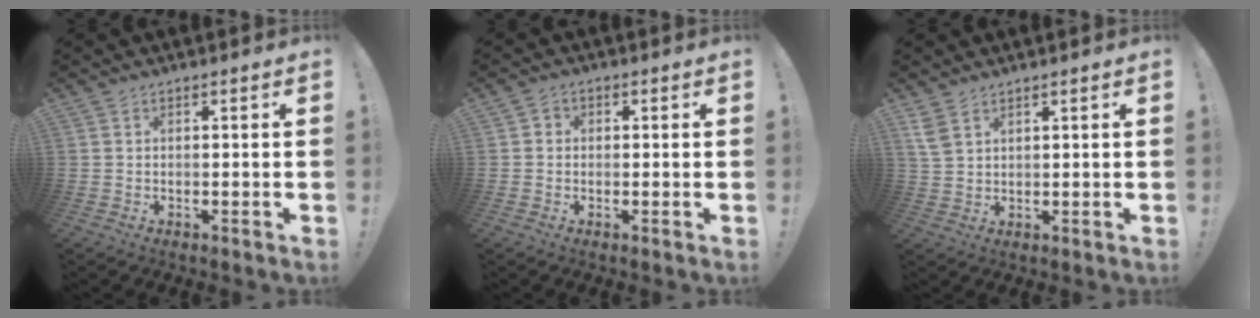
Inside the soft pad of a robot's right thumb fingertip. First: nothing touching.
{"total": 1.9, "force": [-0.9, 1.4, 0.9], "torque": [-0.014, 0.009, -0.016]}
{"total": 4.6, "force": [2.9, 2.5, 2.6], "torque": [-0.048, -0.009, 0.058]}